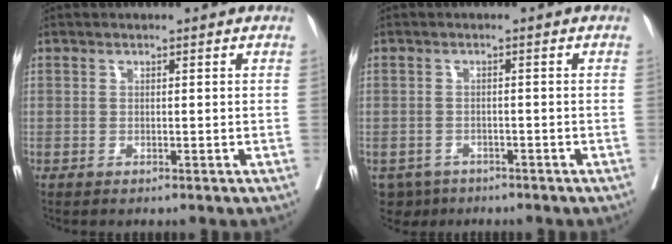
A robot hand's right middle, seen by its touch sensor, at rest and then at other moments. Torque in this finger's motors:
{"motor_torque": [0.02, -0.02, 0.00, 0.00]}